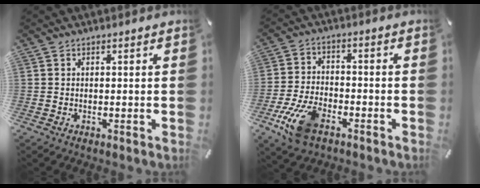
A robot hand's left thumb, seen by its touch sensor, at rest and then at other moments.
{"total": 11.1, "force": [-6.0, 5.7, 7.4], "torque": [-0.156, 0.023, -0.110]}